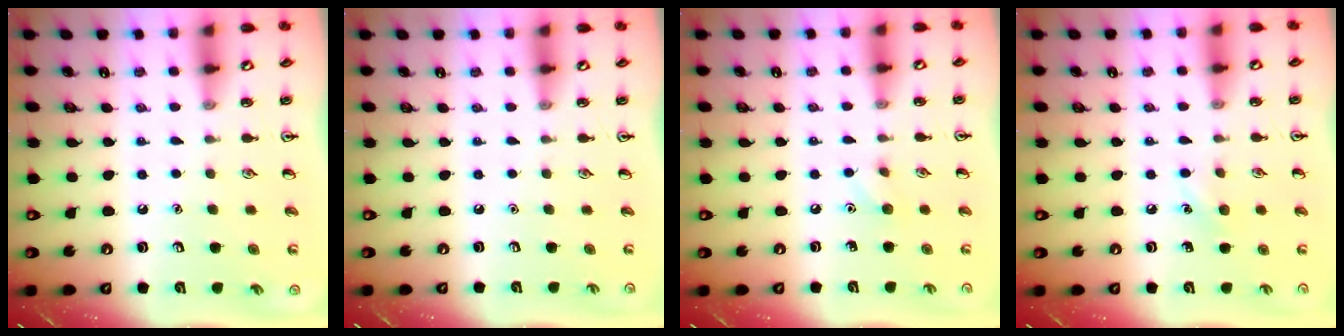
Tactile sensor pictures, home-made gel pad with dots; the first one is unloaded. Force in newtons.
{"total": 0.0}
{"total": 5.1, "press": 4.8, "slide": 1.7}
{"total": 6.3, "press": 6.0, "slide": 1.9}